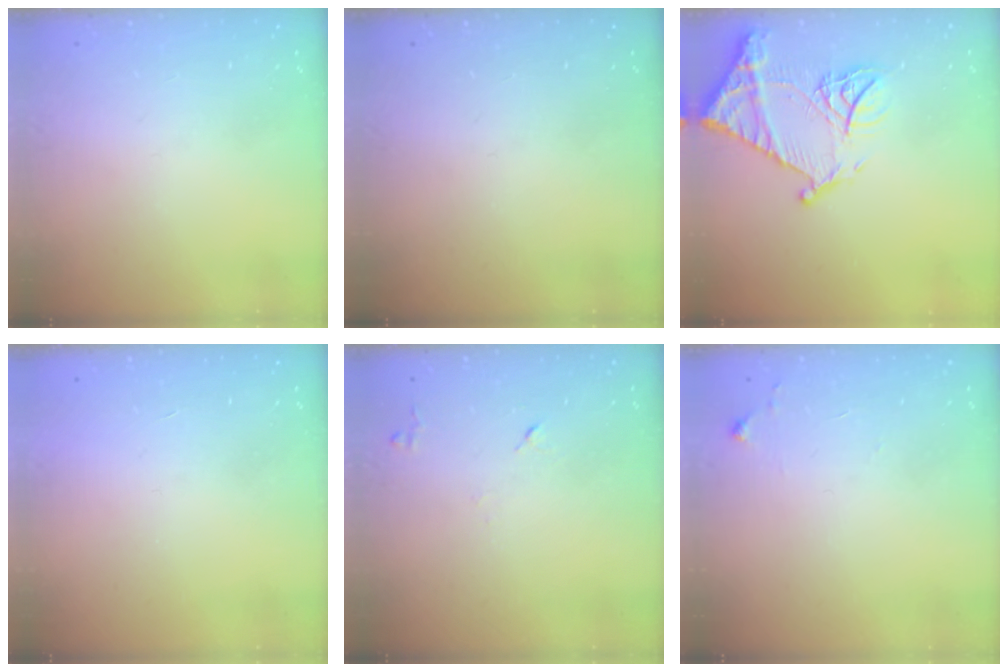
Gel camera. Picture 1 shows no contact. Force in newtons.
{"total": 0.0}
{"total": 17.2, "press": 17.1, "slide": 1.7}
{"total": 1.7, "press": 1.7, "slide": 0.1}
{"total": 5.6, "press": 5.5, "slide": 0.9}
{"total": 4.7, "press": 4.7, "slide": 0.6}